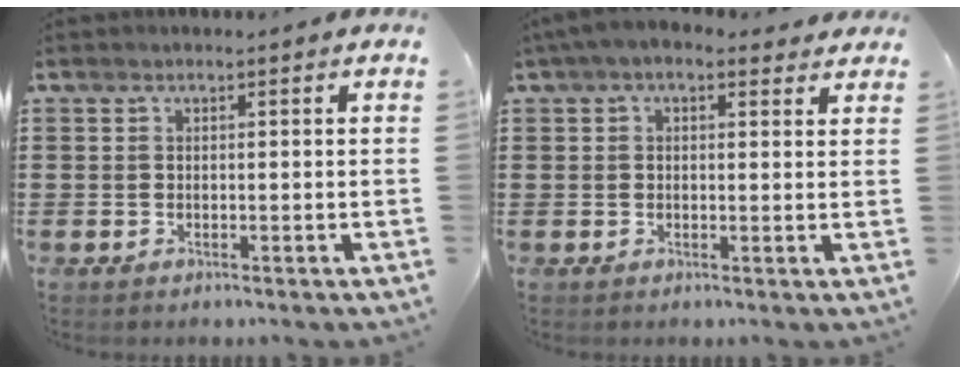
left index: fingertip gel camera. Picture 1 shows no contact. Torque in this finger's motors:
{"motor_torque": [2.14, 0.00, 0.83, 0.18]}